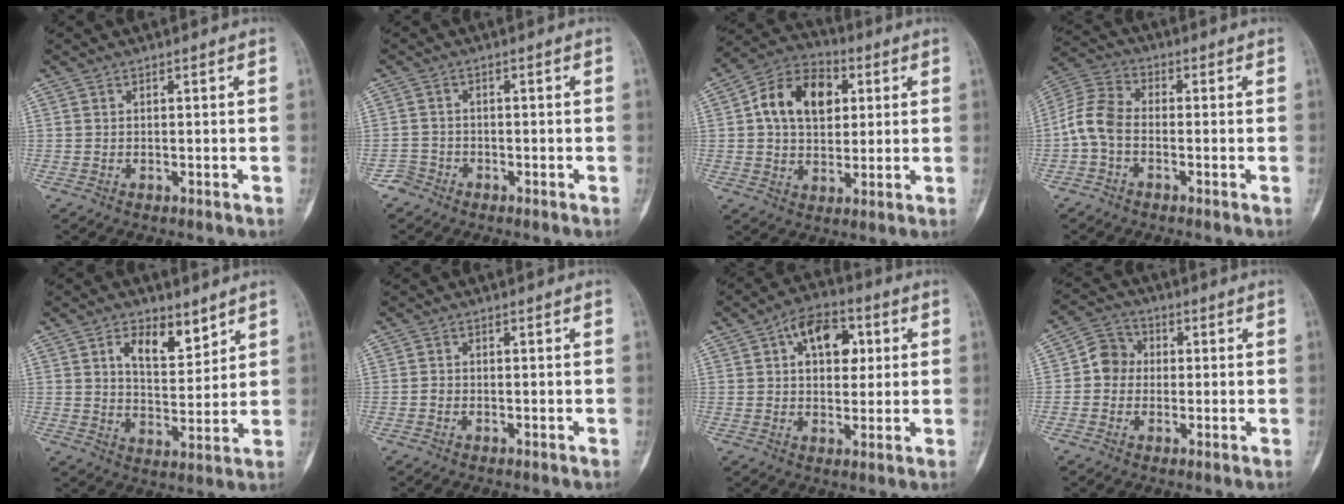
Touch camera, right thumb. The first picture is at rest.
{"total": 2.2, "force": [-1.6, 1.5, -0.3], "torque": [0.009, 0.008, -0.035]}
{"total": 14.1, "force": [3.4, 9.8, 9.6], "torque": [-0.133, 0.009, 0.048]}
{"total": 7.4, "force": [-1.6, 4.8, 5.5], "torque": [-0.113, 0.024, -0.046]}
{"total": 8.8, "force": [4.9, 4.5, 5.7], "torque": [-0.065, -0.034, 0.085]}
{"total": 0.8, "force": [-0.3, 0.6, 0.3], "torque": [-0.002, 0.004, -0.007]}
{"total": 10.9, "force": [3.3, 6.9, 7.8], "torque": [-0.087, 0.009, 0.045]}
{"total": 5.8, "force": [0.0, 5.3, 2.4], "torque": [-0.016, 0.014, -0.013]}